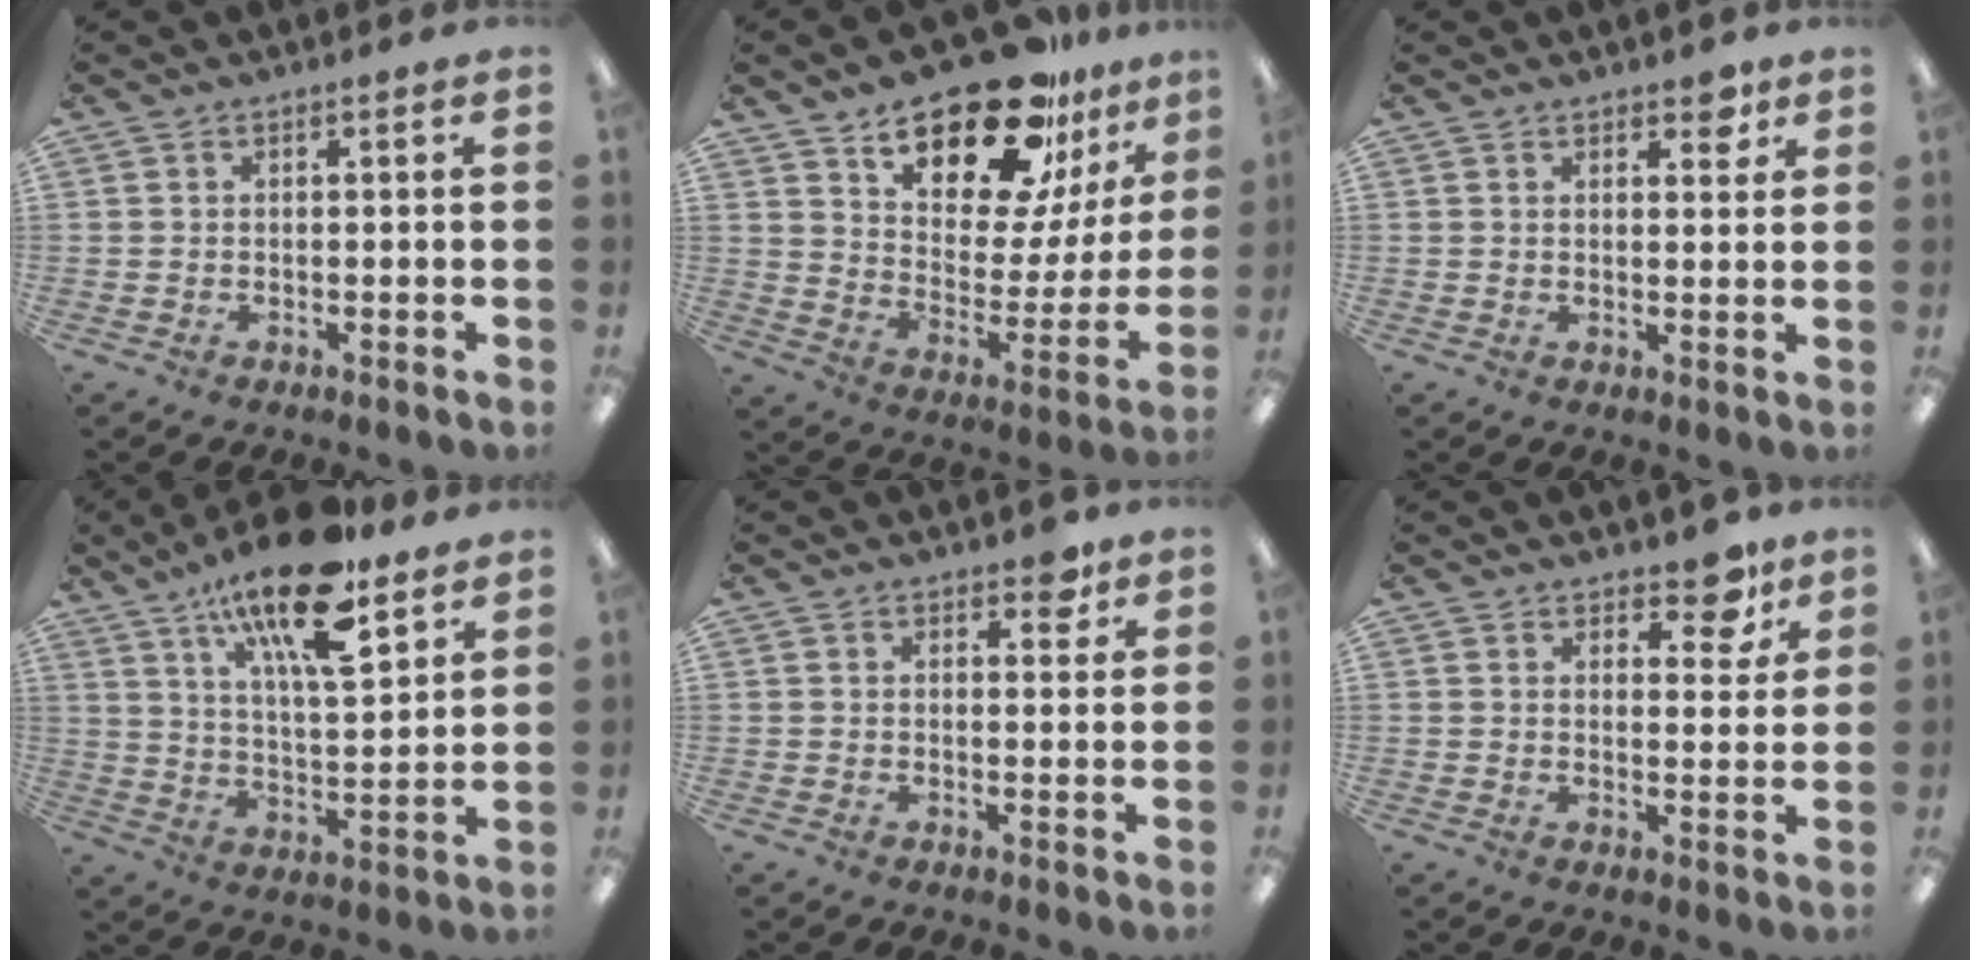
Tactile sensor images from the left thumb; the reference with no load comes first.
{"total": 23.0, "force": [17.4, 8.9, 12.0], "torque": [-0.188, -0.115, 0.298]}
{"total": 3.7, "force": [2.7, 1.7, 1.8], "torque": [-0.010, -0.011, 0.043]}
{"total": 19.0, "force": [12.9, 6.0, 12.6], "torque": [-0.217, -0.067, 0.214]}
{"total": 3.8, "force": [2.8, 1.8, 1.9], "torque": [-0.011, -0.012, 0.045]}
{"total": 7.5, "force": [5.7, 3.3, 3.6], "torque": [-0.030, -0.036, 0.095]}